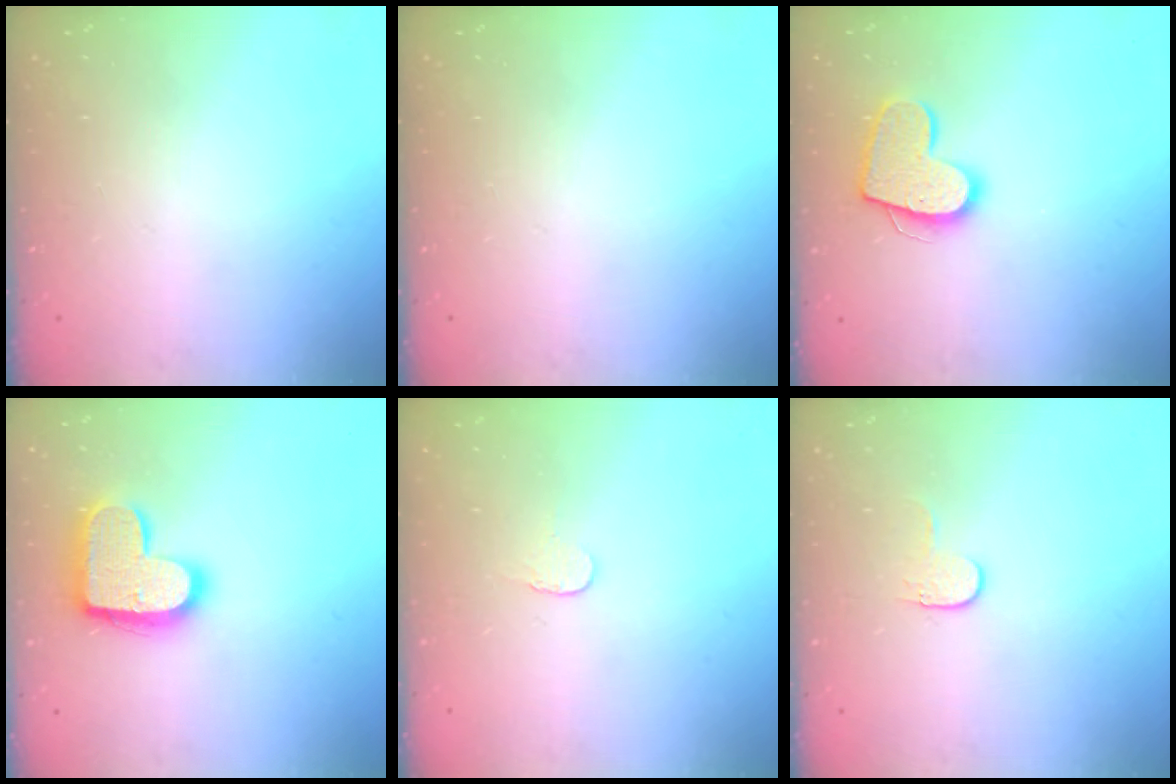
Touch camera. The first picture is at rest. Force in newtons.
{"total": 0.0}
{"total": 13.5, "press": 13.5, "slide": 0.9}
{"total": 16.6, "press": 16.5, "slide": 0.9}
{"total": 3.4, "press": 3.4, "slide": 0.3}
{"total": 3.9, "press": 3.9, "slide": 0.4}